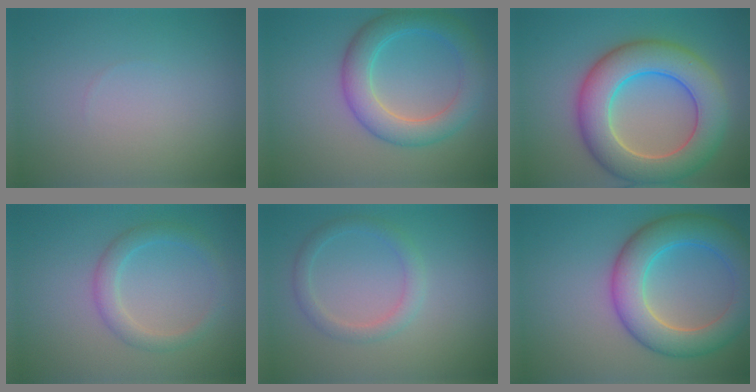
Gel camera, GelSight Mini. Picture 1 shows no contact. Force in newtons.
{"total": 5.1, "press": 5.1, "slide": 0.1}
{"total": 9.3, "press": 9.3, "slide": 0.5}
{"total": 2.4, "press": 2.4, "slide": 0.1}
{"total": 2.0, "press": 2.0, "slide": 0.0}
{"total": 7.4, "press": 7.4, "slide": 0.3}